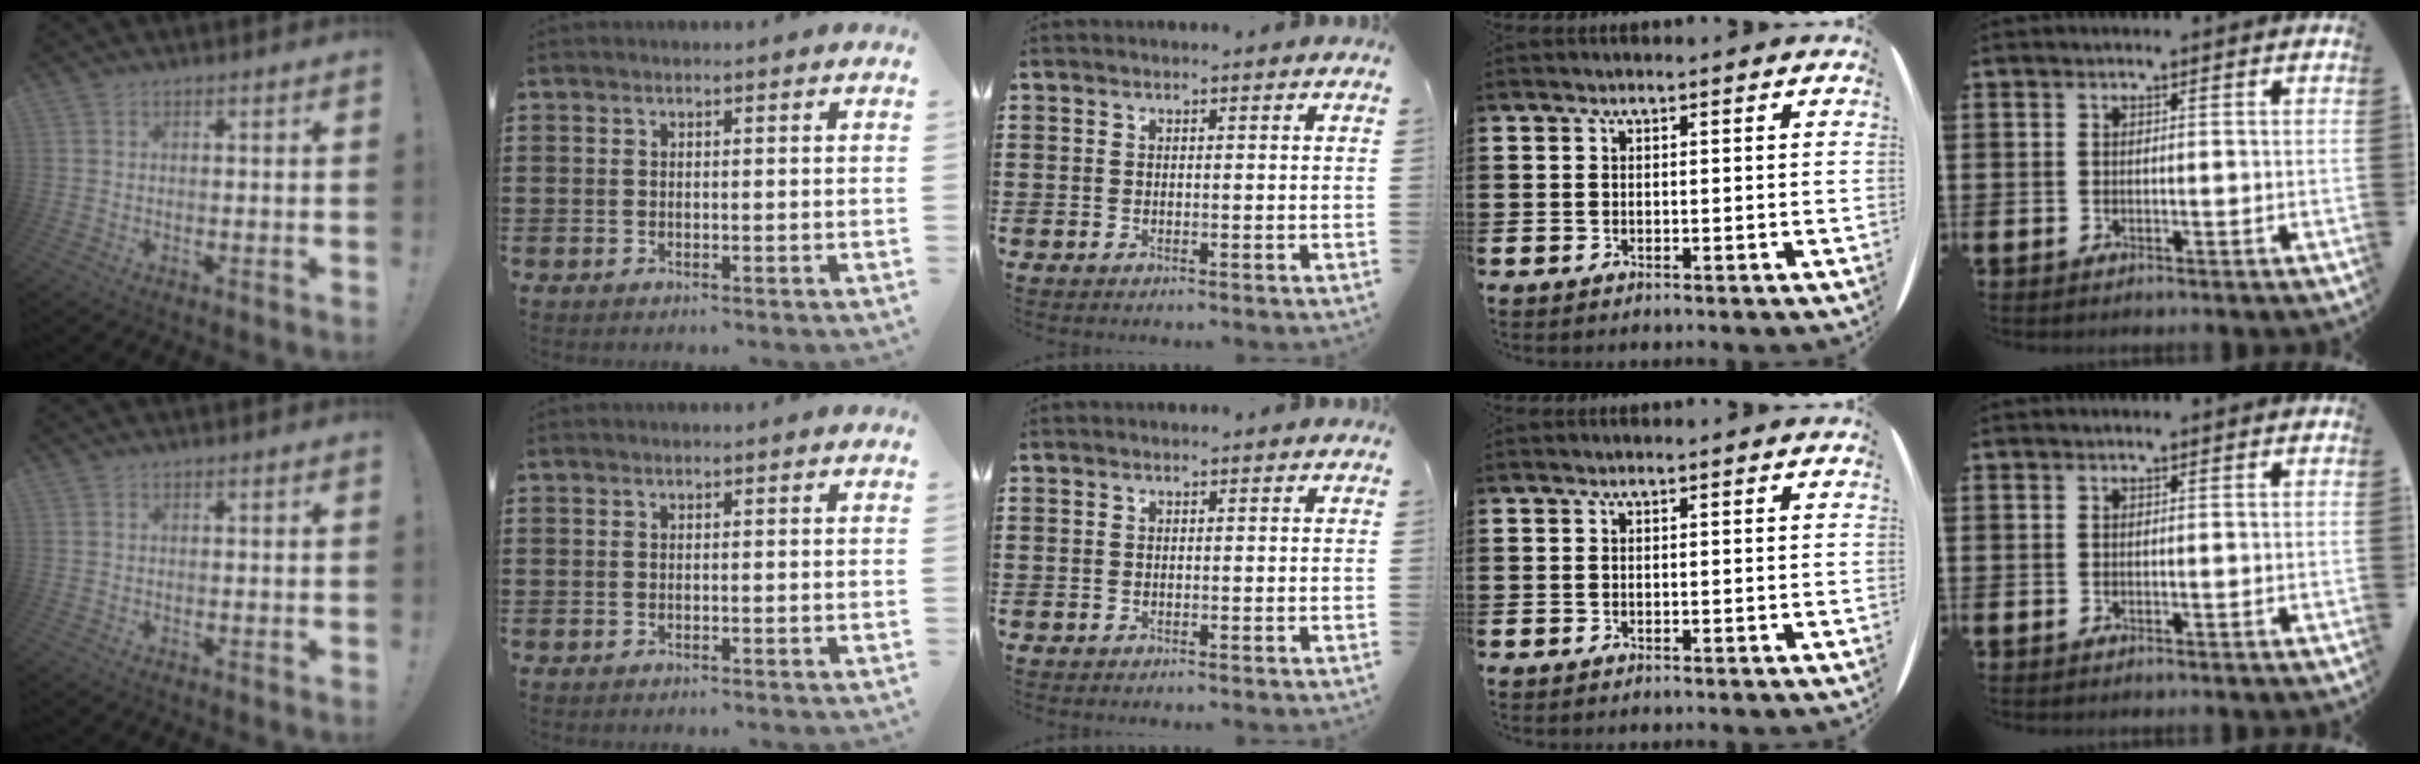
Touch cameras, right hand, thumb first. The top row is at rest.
{}